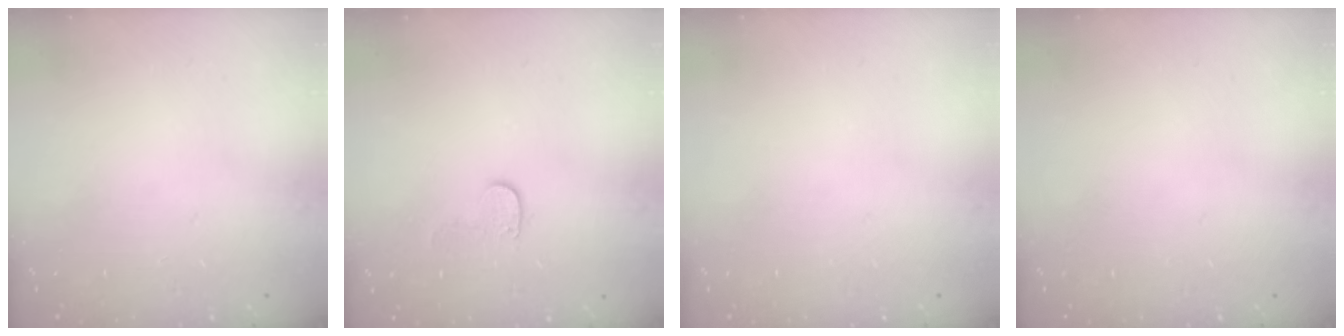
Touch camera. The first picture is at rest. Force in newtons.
{"total": 6.9, "press": 6.9, "slide": 0.5}
{"total": 0.0}
{"total": 0.0}